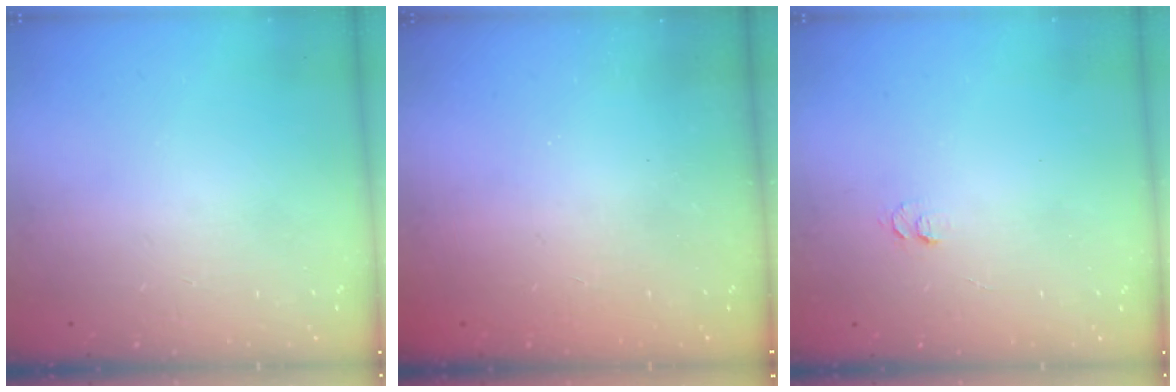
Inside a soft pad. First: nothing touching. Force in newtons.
{"total": 2.5, "press": 2.4, "slide": 0.8}
{"total": 4.2, "press": 4.1, "slide": 0.5}